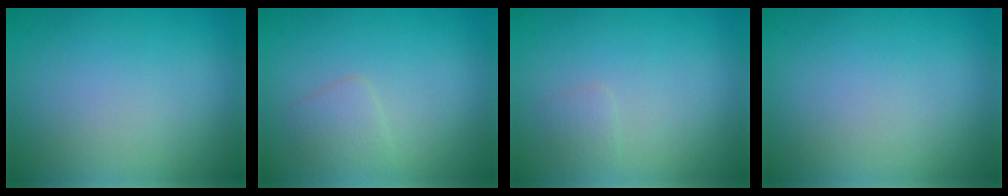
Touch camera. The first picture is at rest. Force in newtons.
{"total": 1.4, "press": 1.4, "slide": 0.1}
{"total": 0.8, "press": 0.8, "slide": 0.1}
{"total": 0.0}